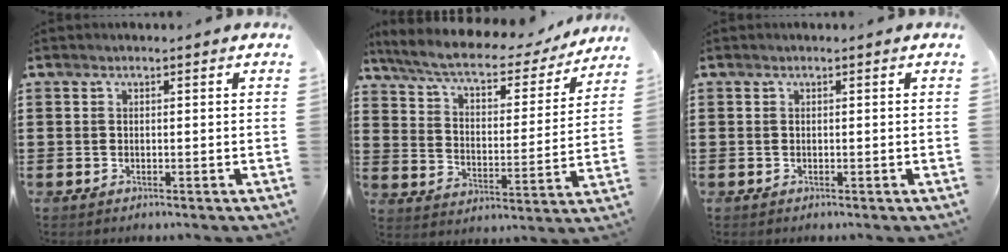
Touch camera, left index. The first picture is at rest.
{"total": 7.0, "force": [5.5, 1.5, 3.9], "torque": [-0.099, -0.028, 0.090]}
{"total": 0.0}